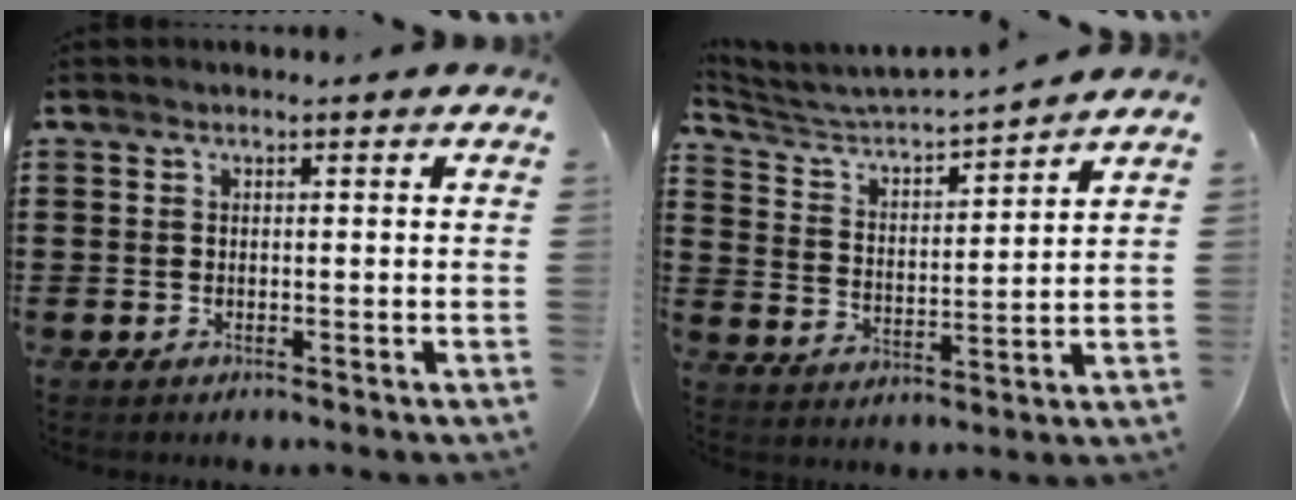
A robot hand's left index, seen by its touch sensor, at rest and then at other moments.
{"total": 3.7, "force": [3.5, 0.3, 1.3], "torque": [-0.047, -0.032, 0.050]}